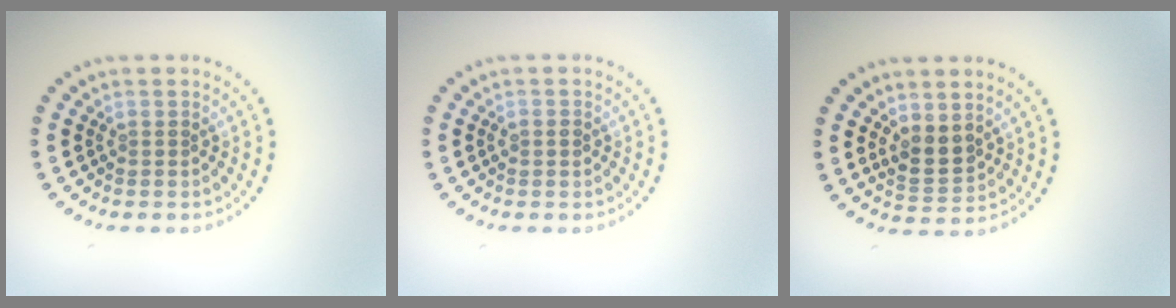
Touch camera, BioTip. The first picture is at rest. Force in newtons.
{"total": 1.1, "press": 1.1, "slide": 0.1}
{"total": 2.6, "press": 2.3, "slide": 1.1}